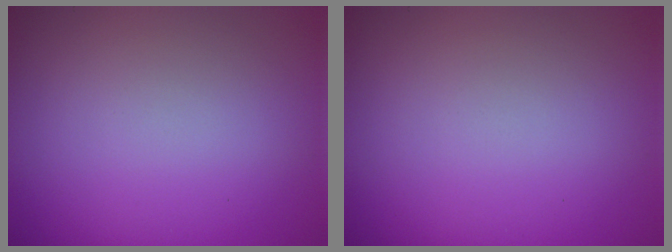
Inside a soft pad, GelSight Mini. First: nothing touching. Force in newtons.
{"total": 0.0}